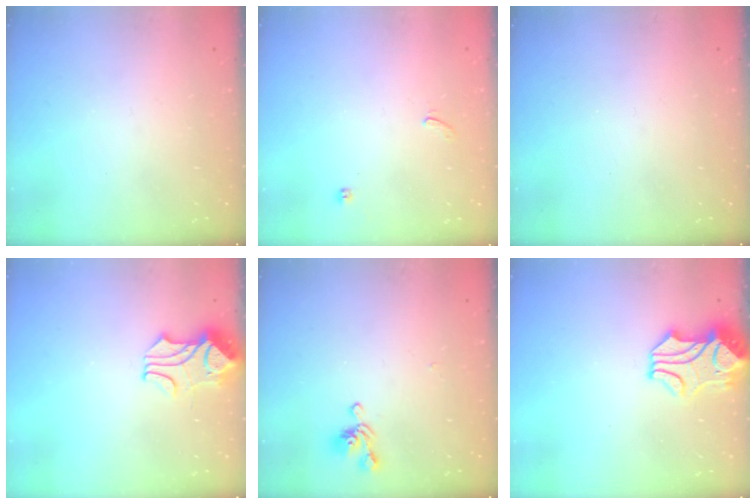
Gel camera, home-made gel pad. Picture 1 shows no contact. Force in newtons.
{"total": 1.1, "press": 0.7, "slide": 0.8}
{"total": 0.0}
{"total": 1.7, "press": 1.3, "slide": 1.1}
{"total": 3.3, "press": 3.3, "slide": 0.3}
{"total": 2.7, "press": 2.5, "slide": 0.9}